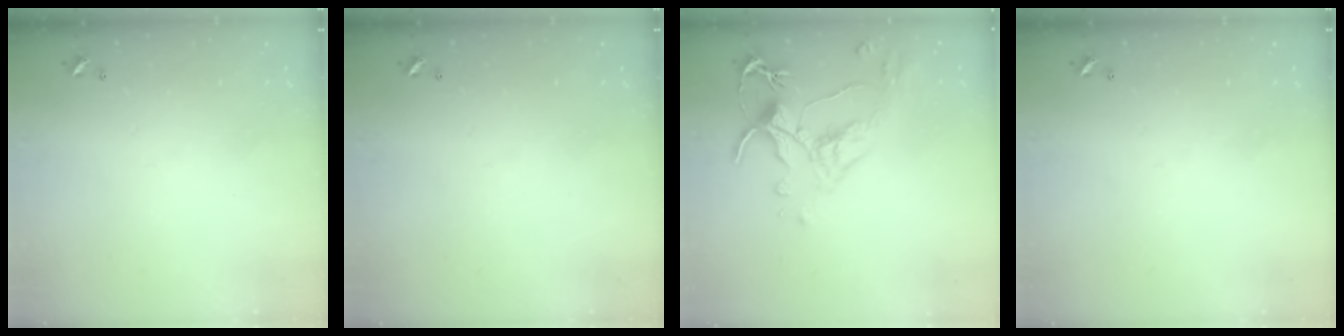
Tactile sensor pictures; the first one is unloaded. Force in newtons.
{"total": 0.0}
{"total": 2.5, "press": 2.1, "slide": 1.2}
{"total": 0.0}